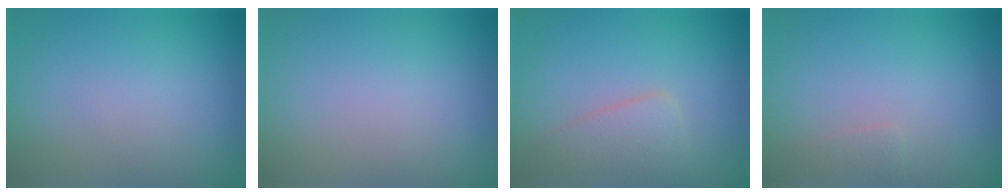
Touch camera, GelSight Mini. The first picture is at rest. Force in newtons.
{"total": 0.0}
{"total": 2.8, "press": 2.8, "slide": 0.2}
{"total": 0.9, "press": 0.9, "slide": 0.0}